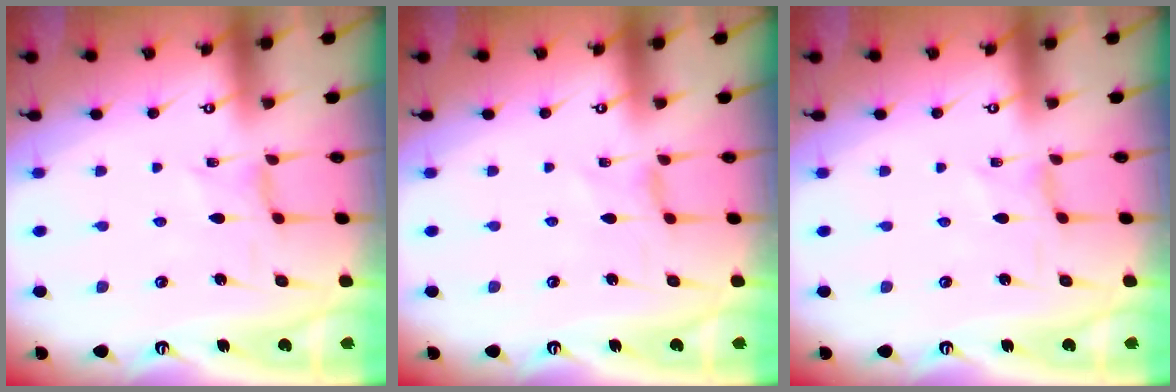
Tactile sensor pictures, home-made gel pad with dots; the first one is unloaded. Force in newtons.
{"total": 0.0}
{"total": 0.0}